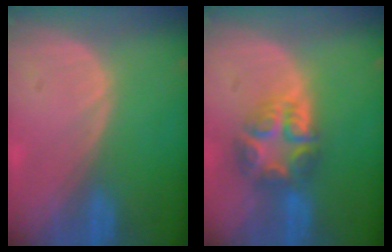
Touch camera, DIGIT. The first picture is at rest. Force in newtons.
{"total": 7.6, "press": 6.7, "slide": 3.6}